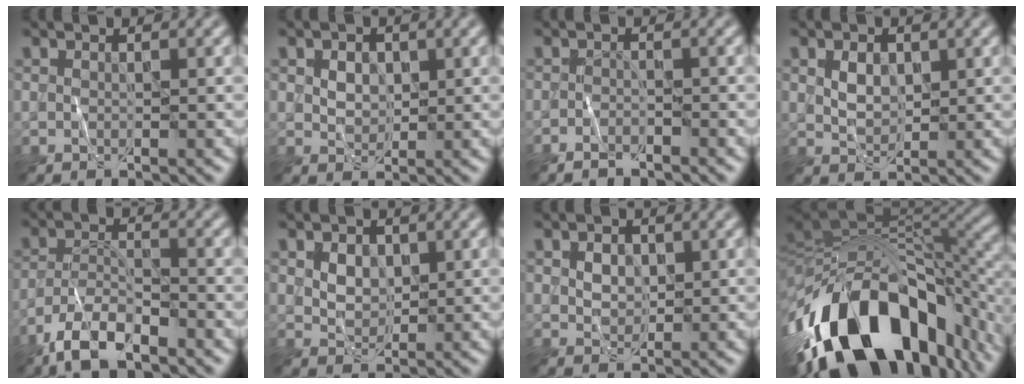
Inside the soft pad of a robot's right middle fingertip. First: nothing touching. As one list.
[{"total": 1.9, "force": [0.5, 1.5, 1.1], "torque": [-0.022, -0.002, 0.006]}, {"total": 1.4, "force": [-1.4, 0.2, 0.4], "torque": [-0.007, 0.001, -0.026]}, {"total": 2.0, "force": [0.5, 1.4, 1.4], "torque": [-0.028, -0.002, 0.012]}, {"total": 6.0, "force": [-4.7, 1.9, 3.4], "torque": [-0.064, -0.002, -0.092]}, {"total": 2.4, "force": [0.7, 1.7, 1.4], "torque": [-0.026, 0.001, 0.010]}, {"total": 1.6, "force": [0.4, 1.3, 0.9], "torque": [-0.020, -0.001, 0.009]}, {"total": 16.1, "force": [-7.4, 8.7, 11.3], "torque": [-0.189, -0.001, -0.115]}]